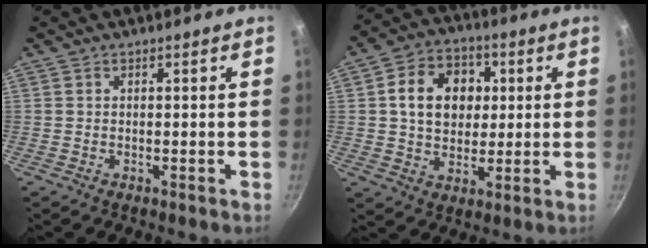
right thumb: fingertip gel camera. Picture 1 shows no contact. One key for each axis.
{"total": 12.8, "fx": 2.3, "fy": 10.2, "fz": 7.5, "tx": -0.095, "ty": 0.012, "tz": 0.033}